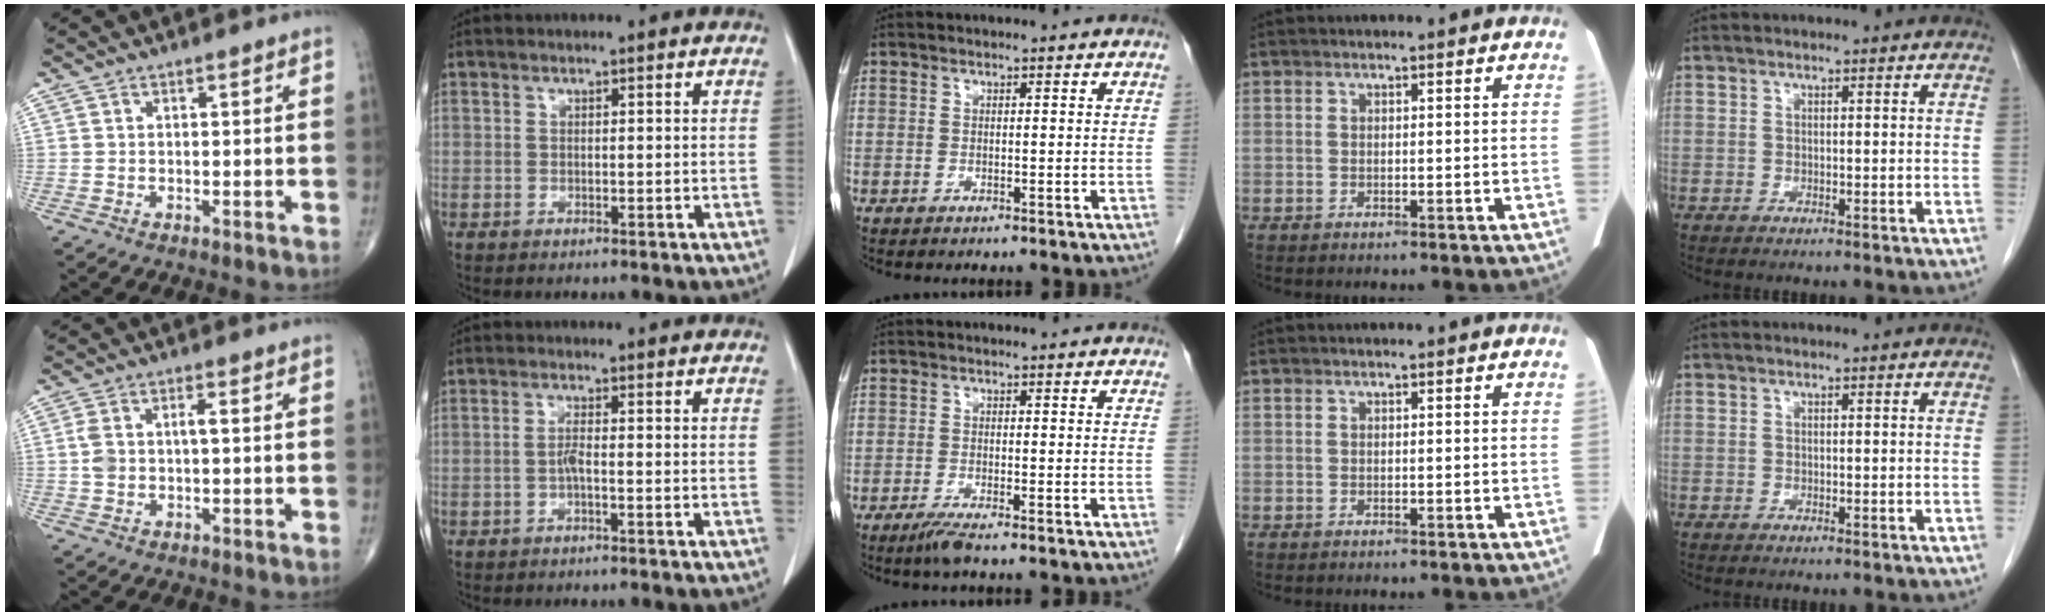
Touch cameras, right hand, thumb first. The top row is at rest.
{"thumb": {"total": 4.3, "force": [0.1, 2.2, 3.7], "torque": [-0.090, 0.017, 0.004]}, "index": {"total": 1.7, "force": [-0.5, 0.0, 1.6], "torque": [-0.033, 0.002, -0.012]}, "middle": {"total": 2.2, "force": [-1.6, -0.2, 1.5], "torque": [-0.037, -0.007, -0.034]}}